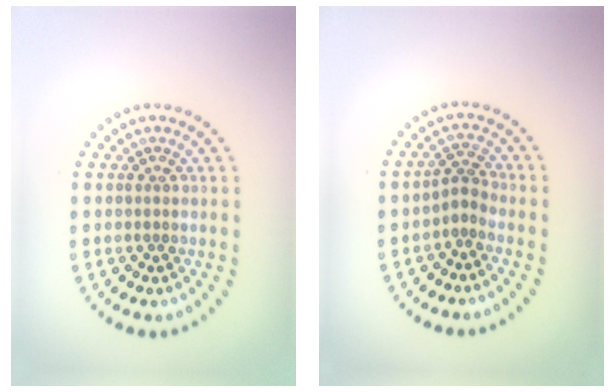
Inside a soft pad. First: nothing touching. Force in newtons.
{"total": 1.9, "press": 1.1, "slide": 1.5}